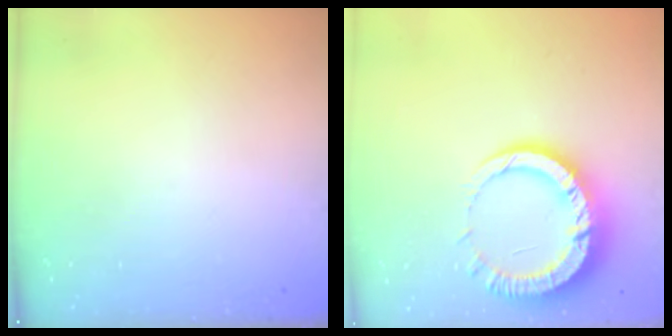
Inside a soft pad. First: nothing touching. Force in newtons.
{"total": 15.0, "press": 15.0, "slide": 1.4}